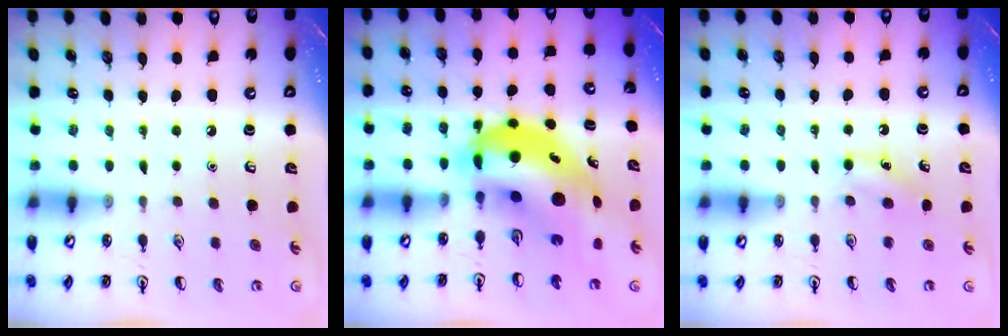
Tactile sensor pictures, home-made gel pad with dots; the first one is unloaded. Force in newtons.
{"total": 13.8, "press": 13.2, "slide": 3.9}
{"total": 3.9, "press": 3.7, "slide": 1.3}